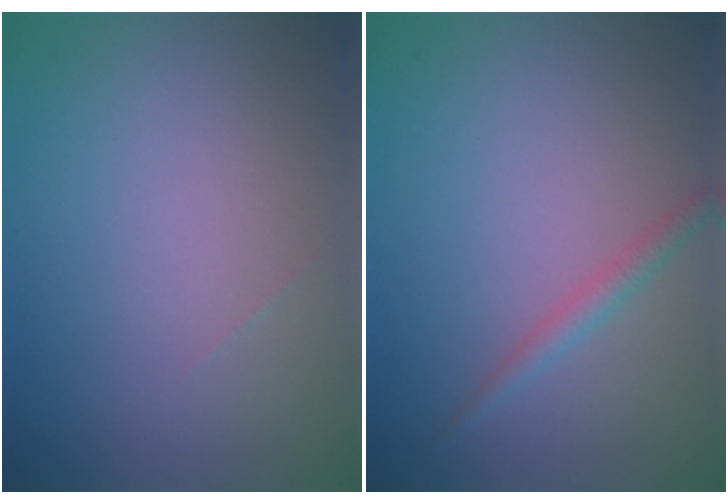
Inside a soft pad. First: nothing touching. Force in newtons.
{"total": 1.6, "press": 1.6, "slide": 0.0}